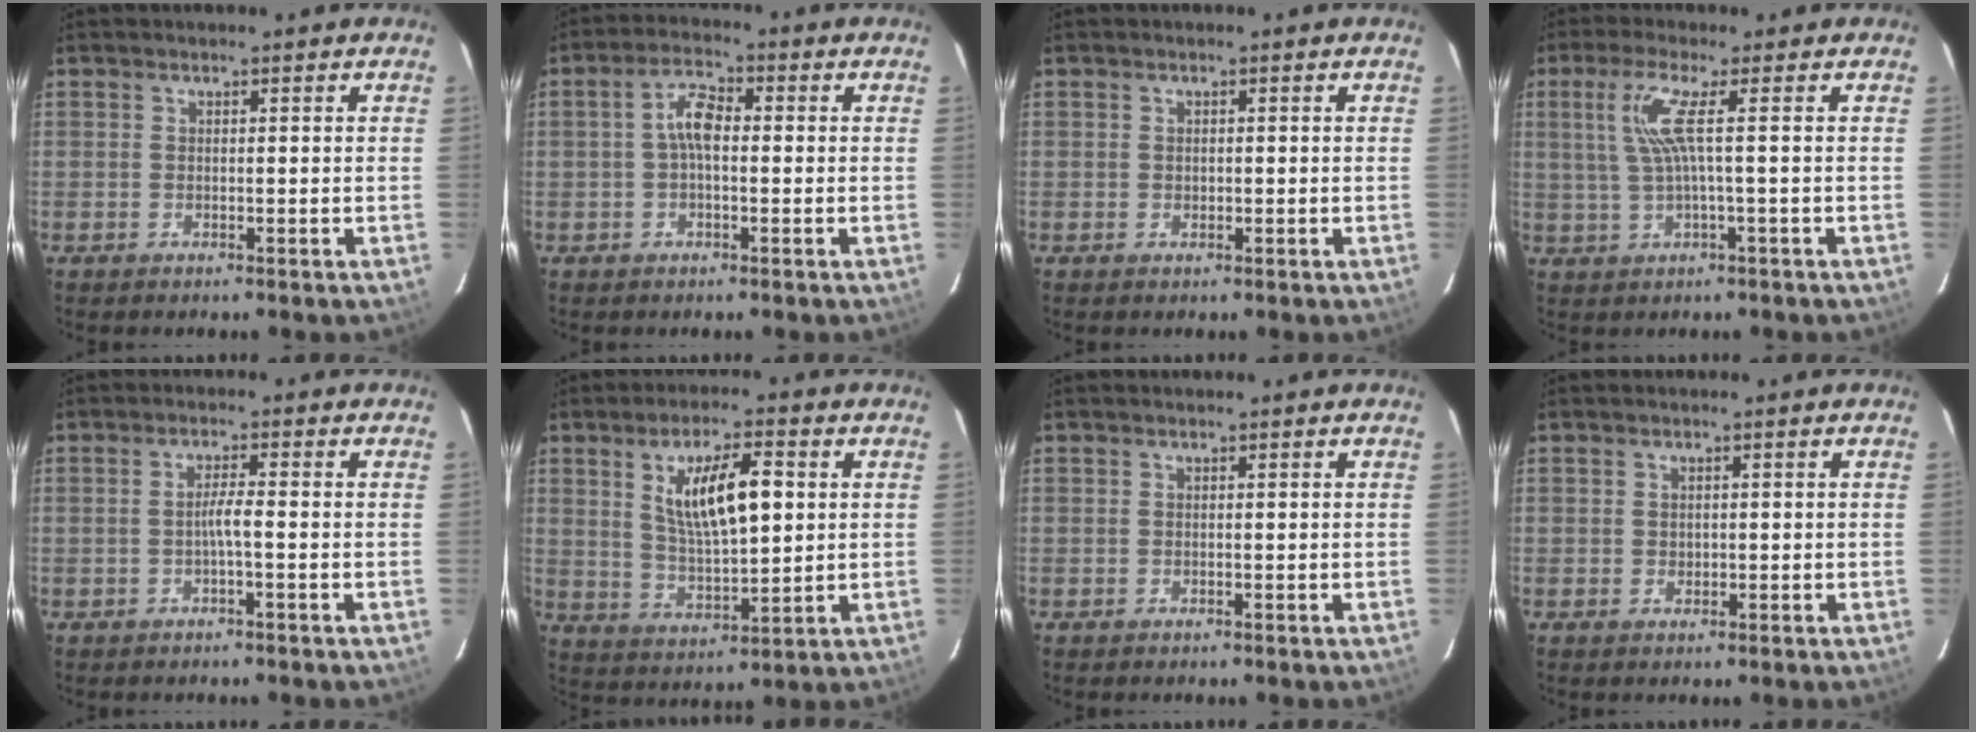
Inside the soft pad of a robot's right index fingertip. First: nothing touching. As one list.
[{"total": 4.7, "force": [-0.1, 2.2, 4.2], "torque": [-0.084, 0.017, -0.004]}, {"total": 0.6, "force": [0.0, 0.6, 0.0], "torque": [0.003, 0.000, 0.001]}, {"total": 5.6, "force": [0.9, -0.8, 5.5], "torque": [-0.108, -0.001, 0.028]}, {"total": 2.3, "force": [-0.9, -0.2, 2.1], "torque": [-0.041, 0.003, -0.015]}, {"total": 11.8, "force": [3.3, 3.9, 10.7], "torque": [-0.191, 0.002, 0.069]}, {"total": 0.0}, {"total": 0.9, "force": [0.1, 0.9, 0.1], "torque": [0.003, 0.000, 0.003]}]